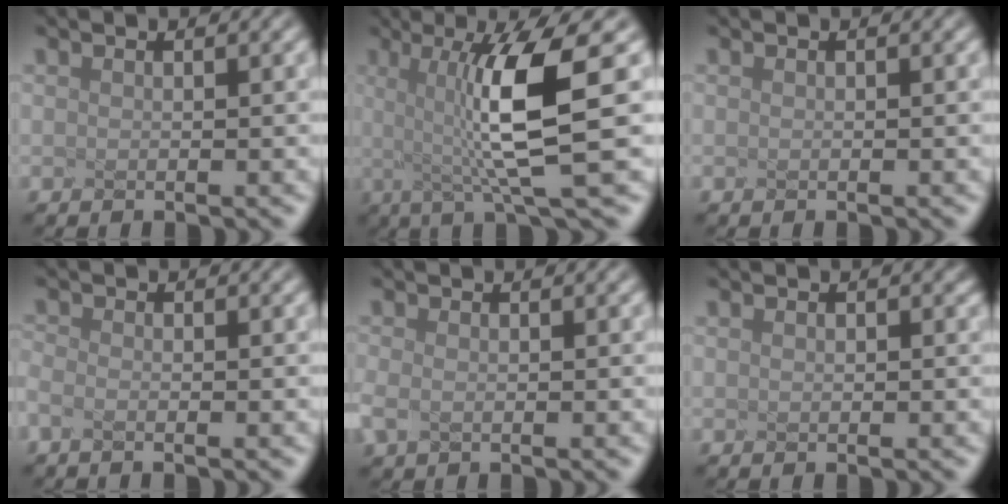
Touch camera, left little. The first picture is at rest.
{"total": 7.1, "force": [-1.0, 0.3, 7.0], "torque": [-0.142, -0.010, 0.024]}
{"total": 0.0}
{"total": 1.5, "force": [-1.4, -0.5, 0.0], "torque": [-0.023, 0.000, 0.002]}
{"total": 1.1, "force": [-0.9, -0.6, -0.2], "torque": [-0.026, -0.005, 0.018]}
{"total": 0.0}